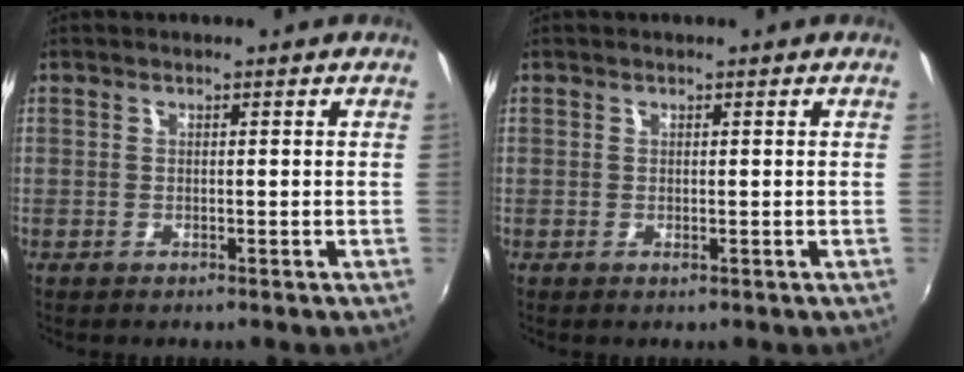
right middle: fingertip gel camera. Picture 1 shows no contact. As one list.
[{"total": 0.0}]